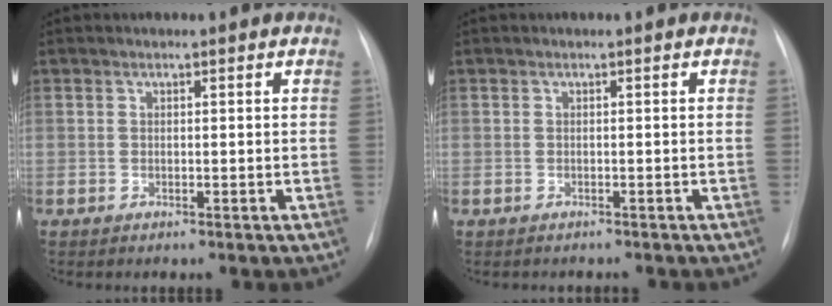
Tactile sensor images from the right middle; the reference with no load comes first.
{"total": 2.0, "force": [-1.9, 0.6, 0.5], "torque": [-0.010, -0.005, -0.020]}